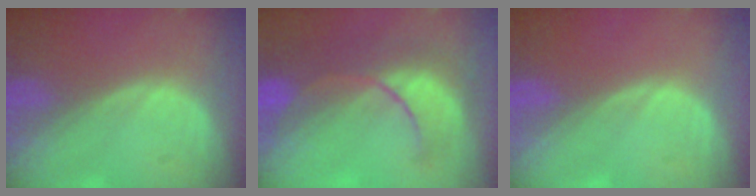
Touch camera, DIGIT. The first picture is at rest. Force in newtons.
{"total": 8.9, "press": 8.5, "slide": 2.6}
{"total": 0.0}